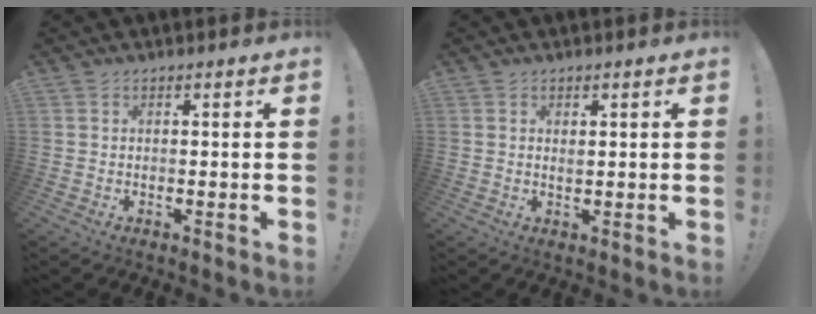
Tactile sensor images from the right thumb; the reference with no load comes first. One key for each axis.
{"total": 1.0, "fx": 0.4, "fy": 0.7, "fz": 0.5, "tx": 0.004, "ty": -0.005, "tz": 0.005}